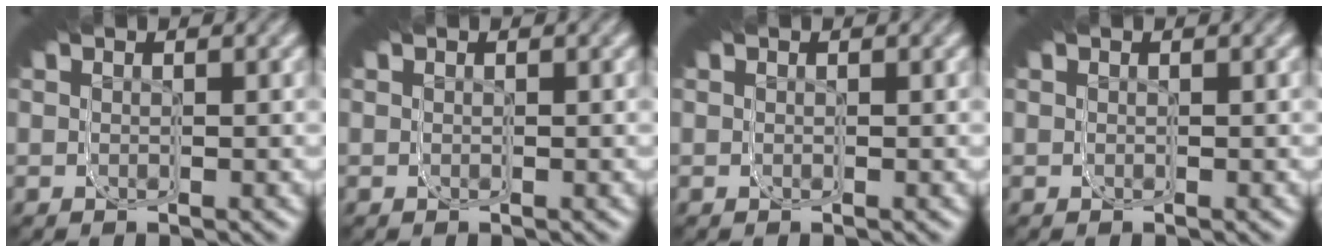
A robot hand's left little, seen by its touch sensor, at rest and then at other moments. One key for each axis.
{"total": 0.0}
{"total": 0.0}
{"total": 0.0}